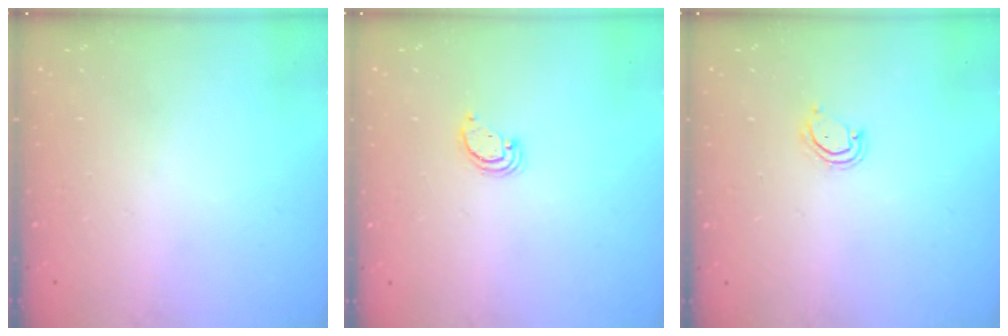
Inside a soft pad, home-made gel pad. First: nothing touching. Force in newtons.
{"total": 2.6, "press": 2.6, "slide": 0.2}
{"total": 3.9, "press": 3.9, "slide": 0.4}